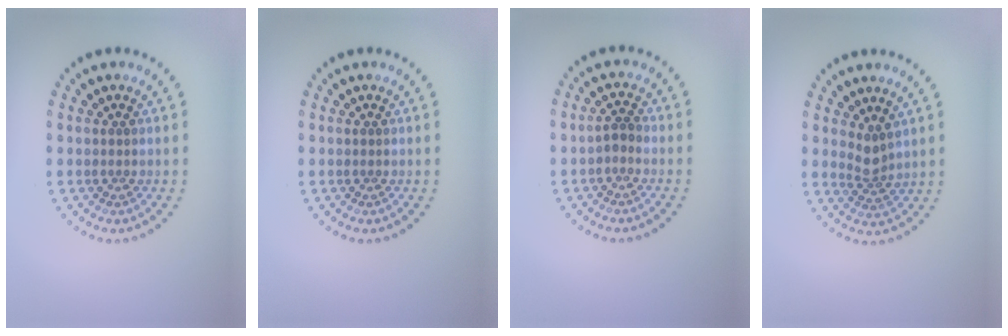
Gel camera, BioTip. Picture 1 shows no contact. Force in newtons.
{"total": 0.0}
{"total": 1.0, "press": 0.8, "slide": 0.6}
{"total": 1.9, "press": 1.3, "slide": 1.4}